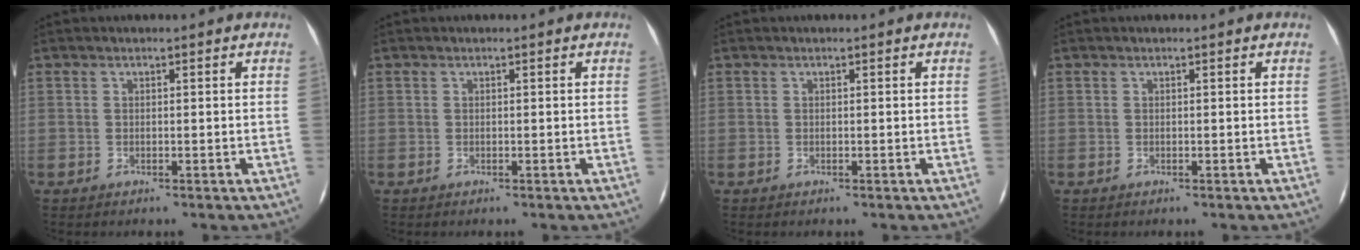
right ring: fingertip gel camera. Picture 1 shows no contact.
{"total": 0.0}
{"total": 0.0}
{"total": 0.0}